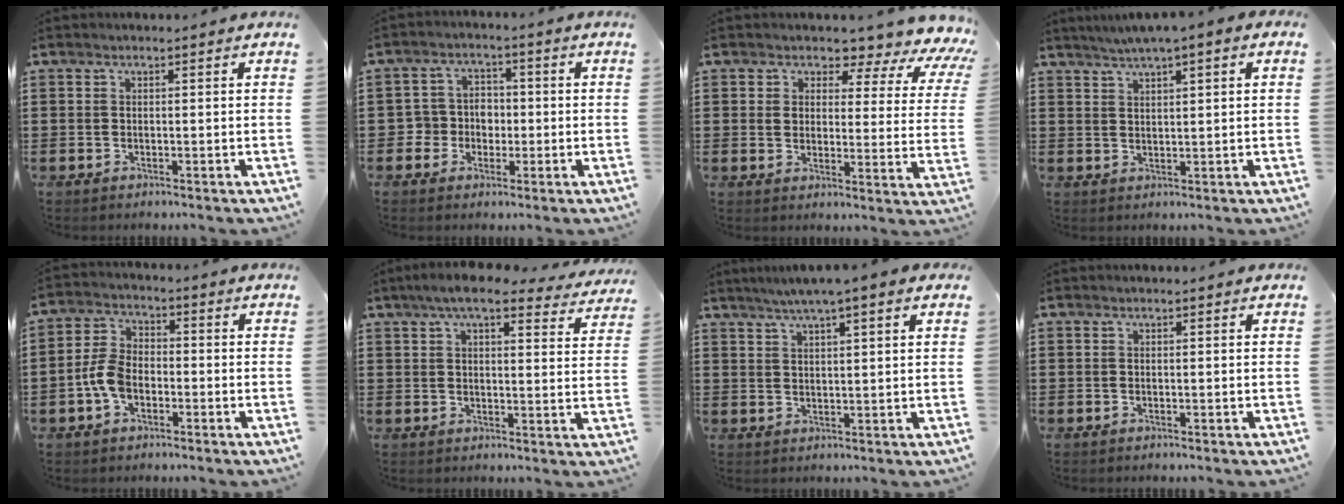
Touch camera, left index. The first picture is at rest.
{"total": 4.4, "force": [-1.1, 4.1, 1.1], "torque": [-0.037, 0.011, -0.025]}
{"total": 3.8, "force": [2.7, 2.1, 1.6], "torque": [-0.043, -0.027, 0.034]}
{"total": 2.1, "force": [1.5, -0.1, 1.5], "torque": [-0.031, 0.001, 0.027]}
{"total": 5.7, "force": [-1.9, 3.6, 3.9], "torque": [-0.105, 0.002, -0.044]}
{"total": 7.2, "force": [5.9, 0.9, 4.0], "torque": [-0.086, -0.013, 0.105]}
{"total": 3.8, "force": [2.8, -0.2, 2.5], "torque": [-0.054, -0.003, 0.049]}
{"total": 0.0}